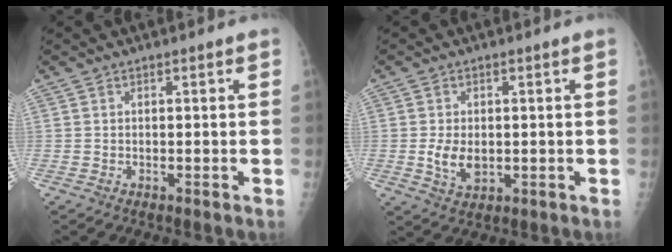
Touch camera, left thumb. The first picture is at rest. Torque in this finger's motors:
{"motor_torque": [-0.04, 0.10, 0.16, -0.01, 0.05]}